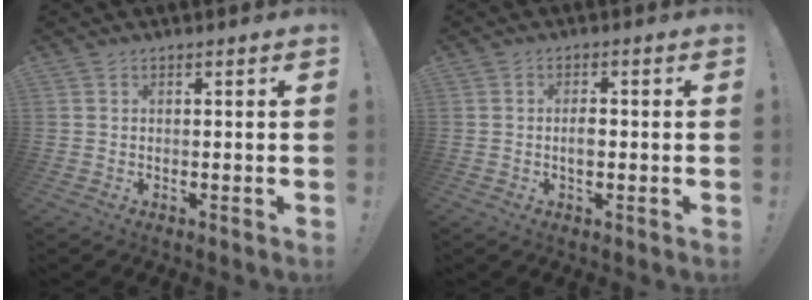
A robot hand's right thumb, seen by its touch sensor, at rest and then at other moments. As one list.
[{"total": 2.8, "force": [-0.7, 1.3, 2.4], "torque": [-0.034, 0.003, -0.016]}]